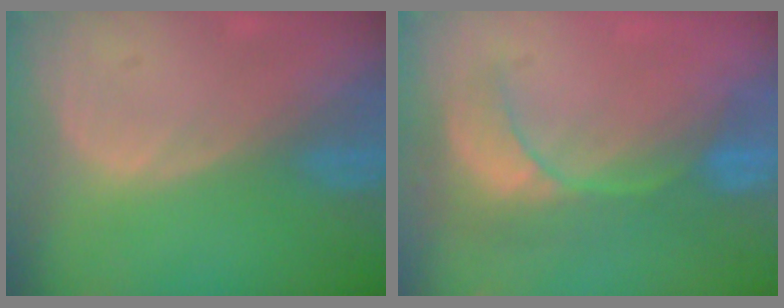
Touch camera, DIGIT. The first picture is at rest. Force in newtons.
{"total": 7.9, "press": 7.3, "slide": 3.0}